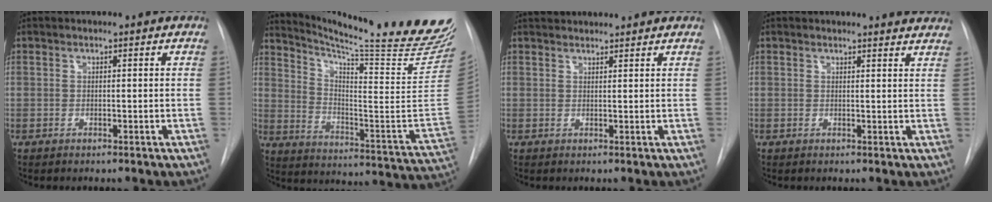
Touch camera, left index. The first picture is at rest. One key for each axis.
{"total": 26.7, "fx": 22.9, "fy": -0.5, "fz": 13.8, "tx": -0.219, "ty": -0.118, "tz": 0.312}
{"total": 4.9, "fx": 4.8, "fy": 0.2, "fz": 0.9, "tx": -0.015, "ty": 0.031, "tz": 0.064}
{"total": 6.3, "fx": 6.2, "fy": 0.5, "fz": 1.0, "tx": -0.001, "ty": -0.015, "tz": 0.042}